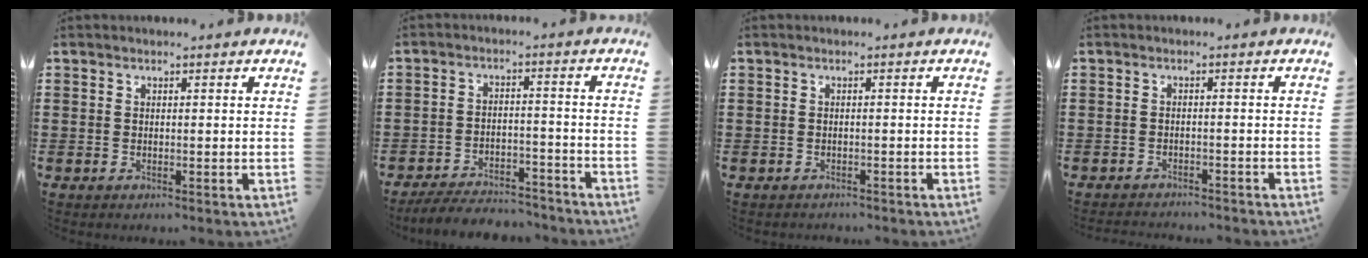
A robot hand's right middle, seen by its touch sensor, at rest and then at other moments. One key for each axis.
{"total": 5.6, "fx": -5.5, "fy": 0.9, "fz": 0.9, "tx": -0.018, "ty": 0.009, "tz": -0.109}
{"total": 0.9, "fx": -0.8, "fy": 0.4, "fz": -0.1, "tx": 0.001, "ty": 0.003, "tz": -0.019}
{"total": 1.8, "fx": -1.8, "fy": 0.1, "fz": 0.0, "tx": -0.005, "ty": 0.001, "tz": -0.038}